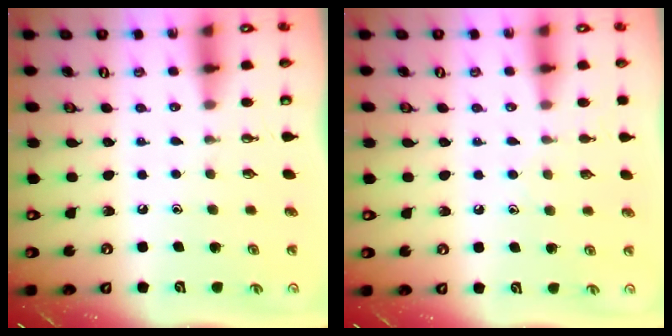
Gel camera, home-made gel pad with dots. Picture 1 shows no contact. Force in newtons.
{"total": 6.6, "press": 6.5, "slide": 0.6}